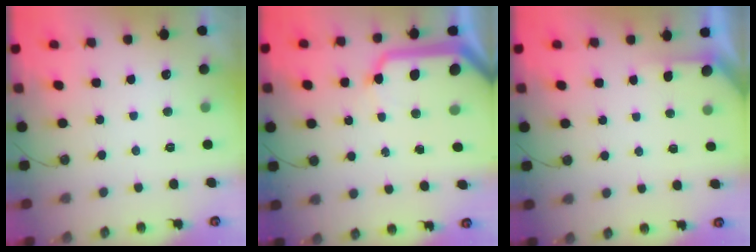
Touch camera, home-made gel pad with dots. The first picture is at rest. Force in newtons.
{"total": 15.6, "press": 15.4, "slide": 2.2}
{"total": 2.2, "press": 2.2, "slide": 0.2}